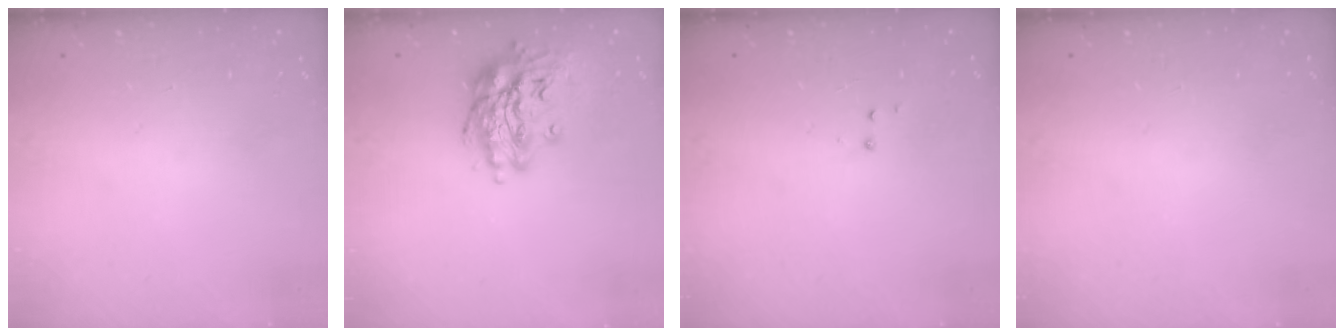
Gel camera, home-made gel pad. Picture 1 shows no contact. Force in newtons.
{"total": 16.0, "press": 15.8, "slide": 2.7}
{"total": 2.9, "press": 2.8, "slide": 0.4}
{"total": 0.0}